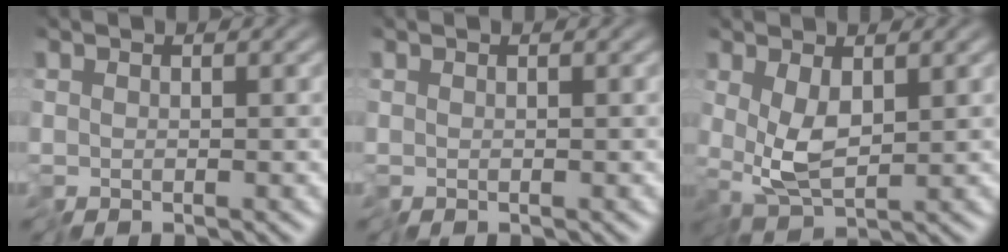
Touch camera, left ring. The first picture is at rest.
{"total": 0.0}
{"total": 3.2, "force": [0.3, 1.2, 3.0], "torque": [-0.071, -0.004, 0.009]}